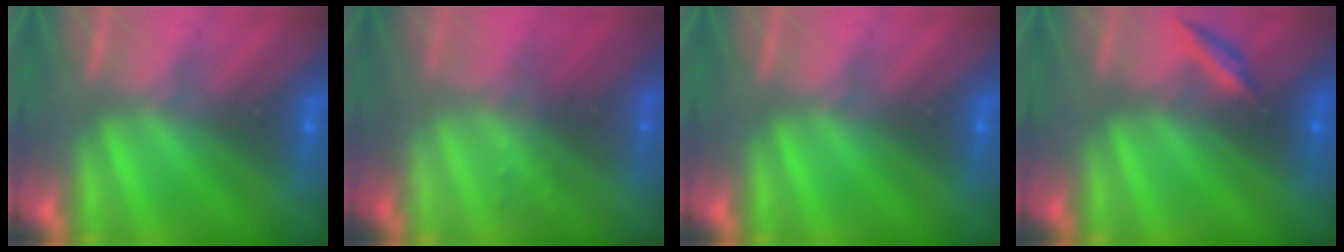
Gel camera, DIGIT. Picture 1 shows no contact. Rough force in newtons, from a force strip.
{"total": 2.3}
{"total": 0.0}
{"total": 2.2}